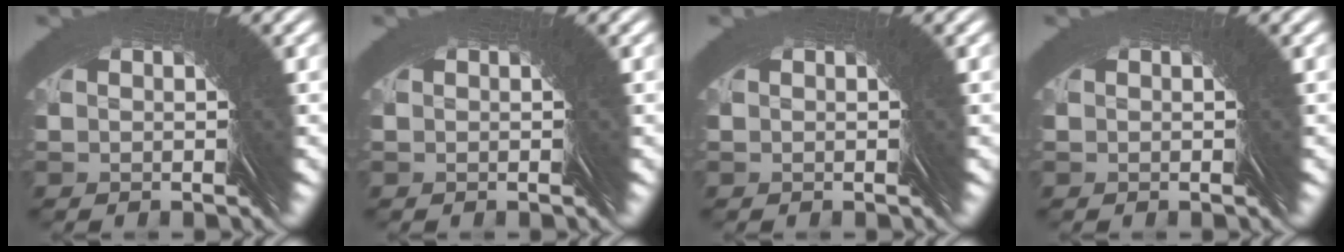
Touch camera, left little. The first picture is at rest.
{"total": 0.0}
{"total": 0.0}
{"total": 0.0}